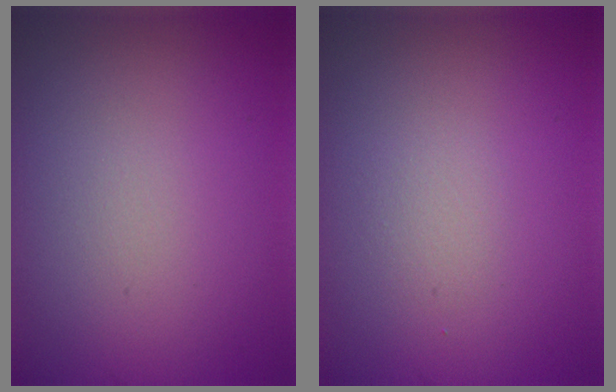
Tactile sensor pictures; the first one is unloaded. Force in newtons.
{"total": 0.8, "press": 0.8, "slide": 0.0}